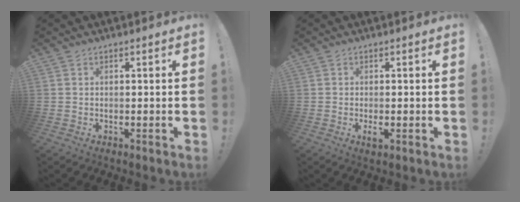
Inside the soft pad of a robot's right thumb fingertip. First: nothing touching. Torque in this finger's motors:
{"motor_torque": [-0.03, -0.03, 0.30, -0.15, 0.18]}